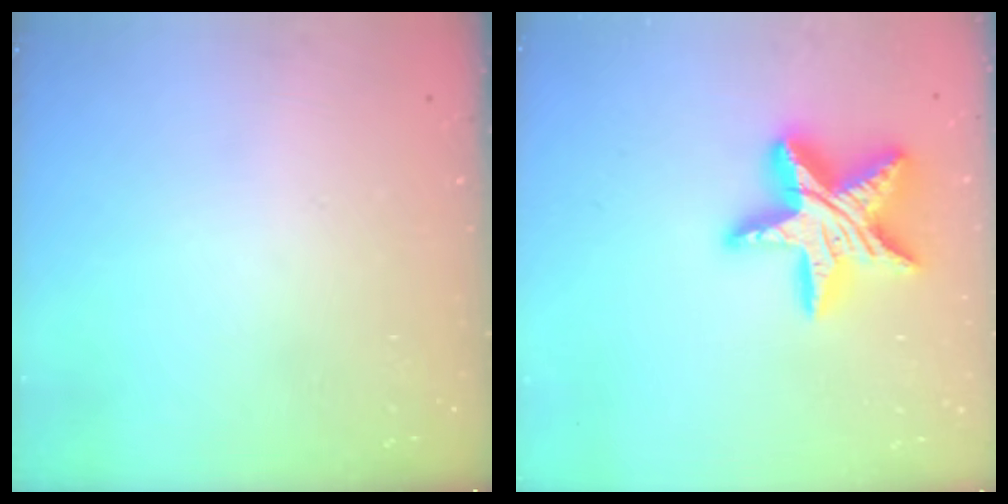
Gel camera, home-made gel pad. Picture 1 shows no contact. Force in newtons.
{"total": 20.0, "press": 19.9, "slide": 1.8}